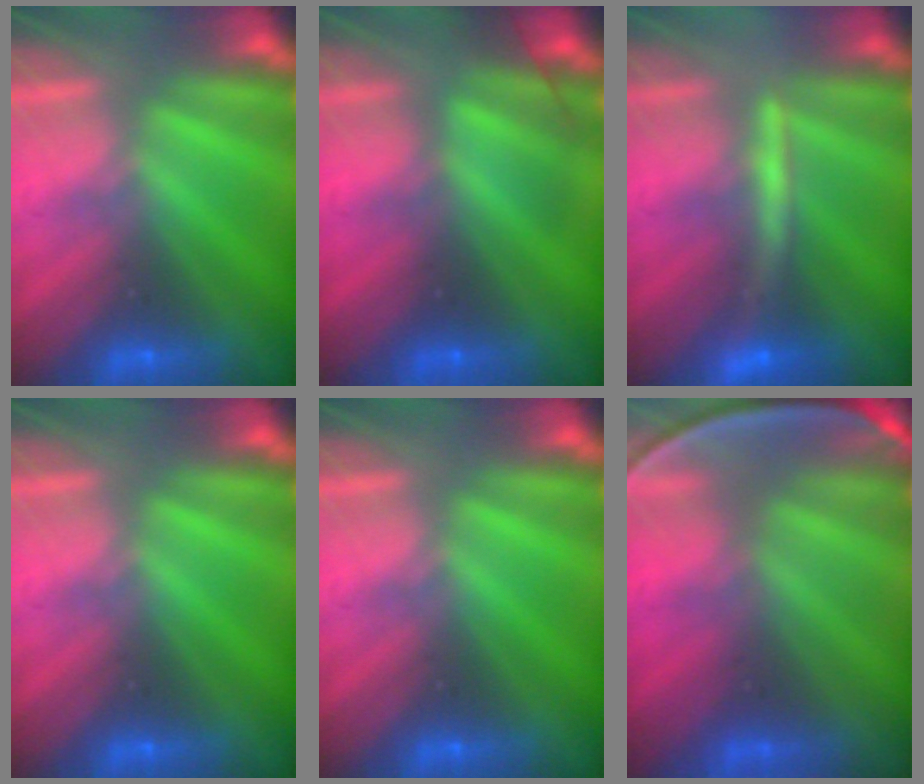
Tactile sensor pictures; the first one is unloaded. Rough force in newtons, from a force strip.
{"total": 3.1}
{"total": 2.8}
{"total": 0.0}
{"total": 0.0}
{"total": 10.0}